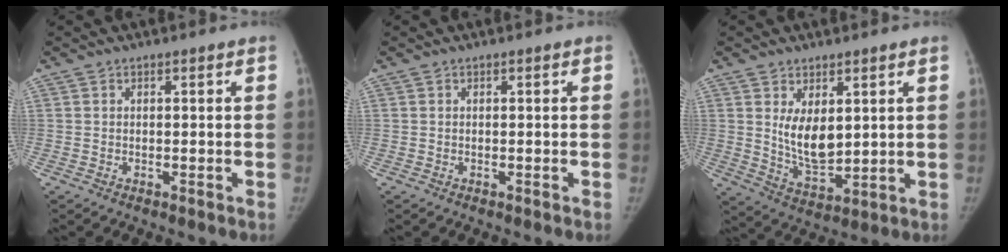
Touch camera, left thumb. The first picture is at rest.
{"total": 0.0}
{"total": 8.7, "force": [2.3, 4.8, 6.8], "torque": [-0.092, -0.031, 0.059]}